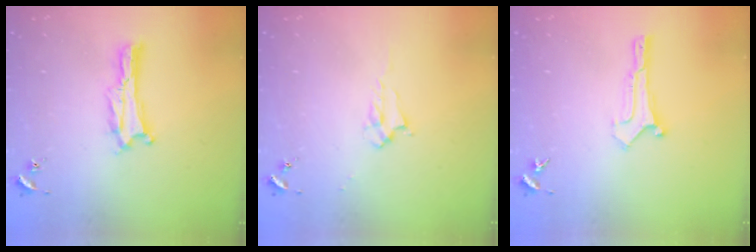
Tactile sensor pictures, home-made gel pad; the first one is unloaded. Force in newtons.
{"total": 1.7, "press": 1.6, "slide": 0.2}
{"total": 0.0}